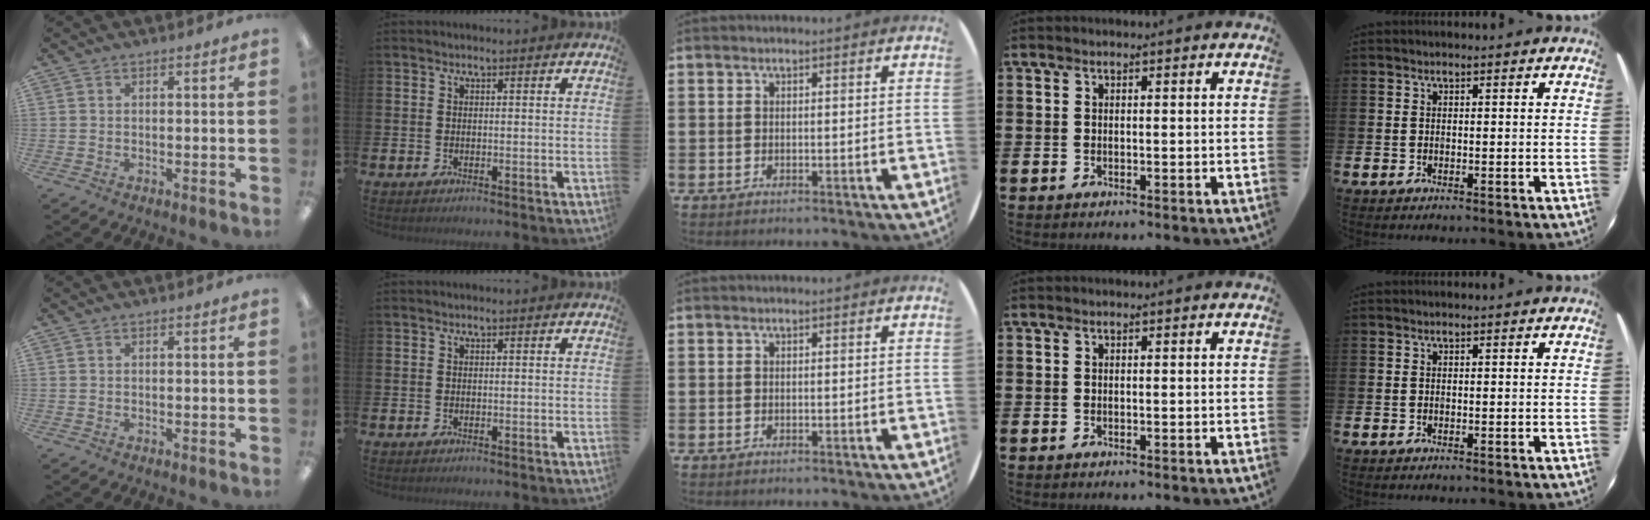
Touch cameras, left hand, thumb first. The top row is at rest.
{}